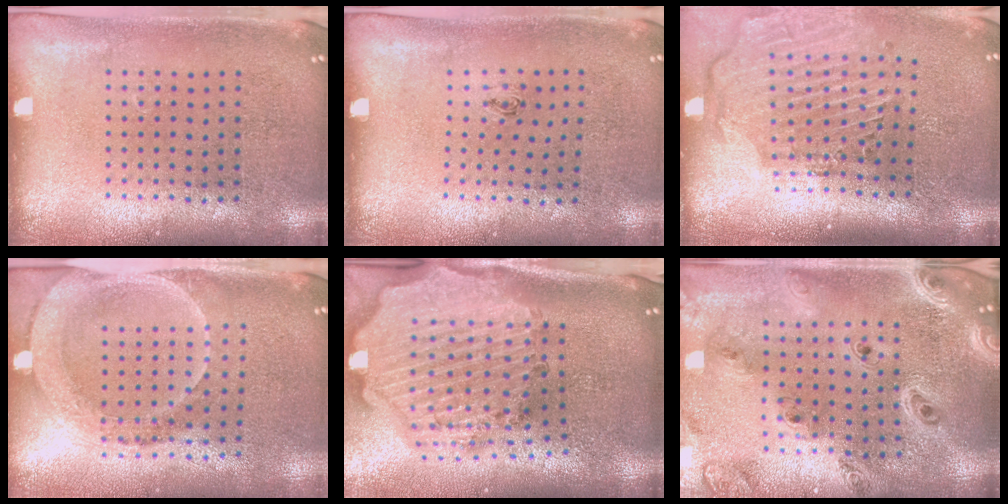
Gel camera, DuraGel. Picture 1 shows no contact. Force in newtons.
{"total": 0.5, "press": 0.1, "slide": 0.5}
{"total": 2.8, "press": 2.3, "slide": 1.7}
{"total": 1.9, "press": 1.6, "slide": 1.0}
{"total": 3.8, "press": 3.2, "slide": 2.1}
{"total": 2.5, "press": 2.2, "slide": 1.1}